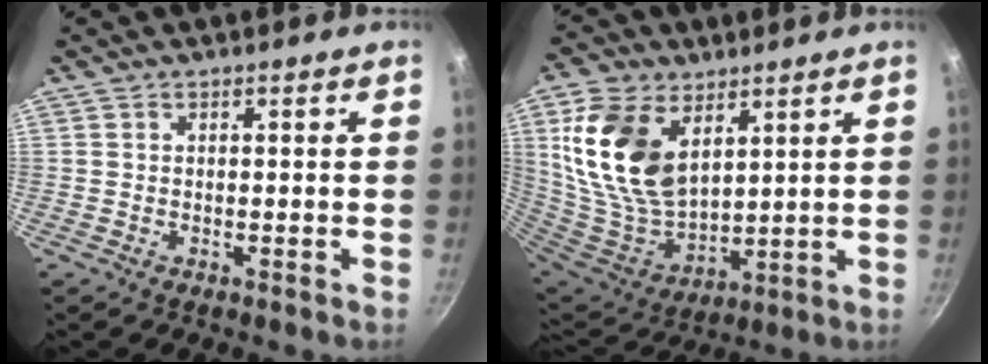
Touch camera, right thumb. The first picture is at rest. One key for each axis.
{"total": 19.2, "fx": 7.1, "fy": 11.7, "fz": 13.4, "tx": -0.252, "ty": -0.041, "tz": 0.152}